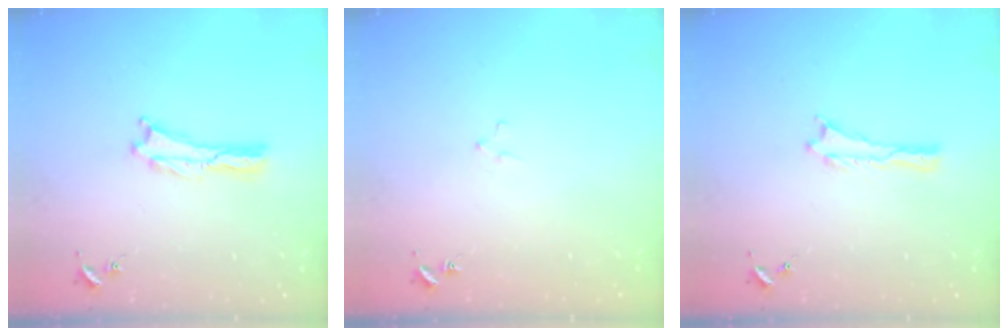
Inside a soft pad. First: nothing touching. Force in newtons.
{"total": 1.9, "press": 1.9, "slide": 0.1}
{"total": 0.0}